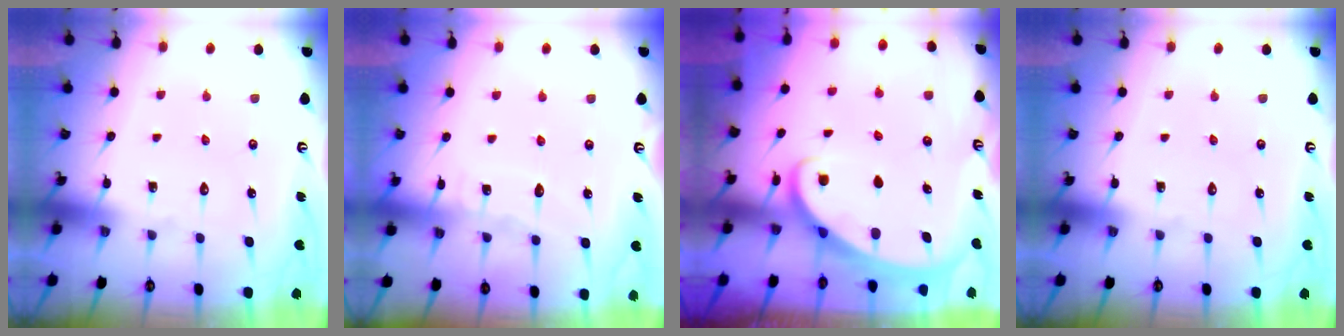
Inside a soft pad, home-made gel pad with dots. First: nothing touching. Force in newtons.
{"total": 5.4, "press": 5.4, "slide": 0.4}
{"total": 2.2, "press": 2.2, "slide": 0.3}
{"total": 0.0}